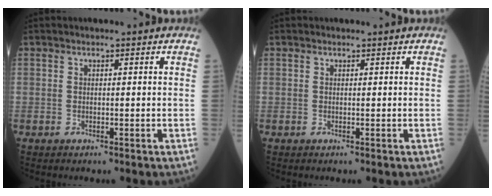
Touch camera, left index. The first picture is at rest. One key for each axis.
{"total": 0.0}